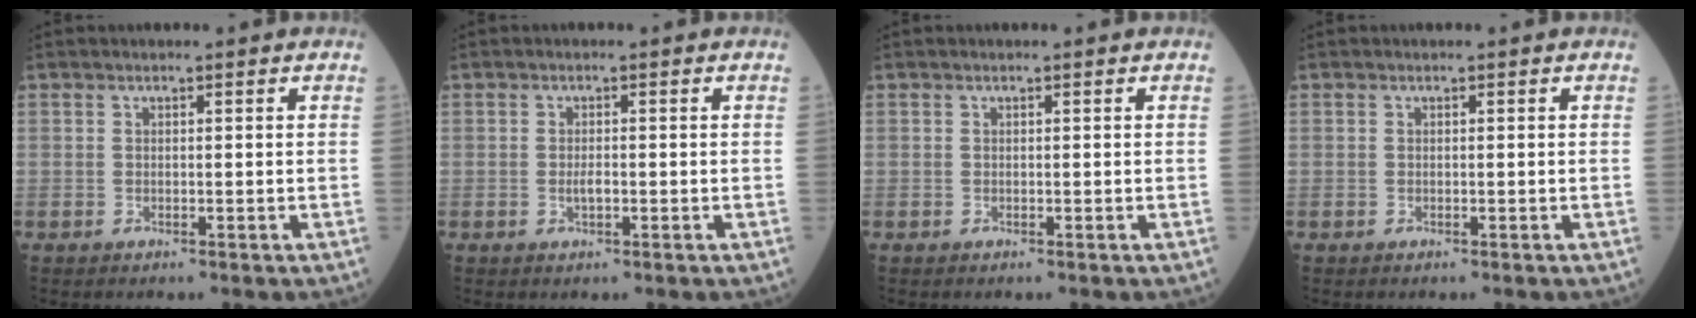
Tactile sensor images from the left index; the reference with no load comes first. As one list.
[{"total": 1.3, "force": [-0.3, 0.4, 1.2], "torque": [-0.026, -0.001, -0.004]}, {"total": 0.0}, {"total": 0.0}]